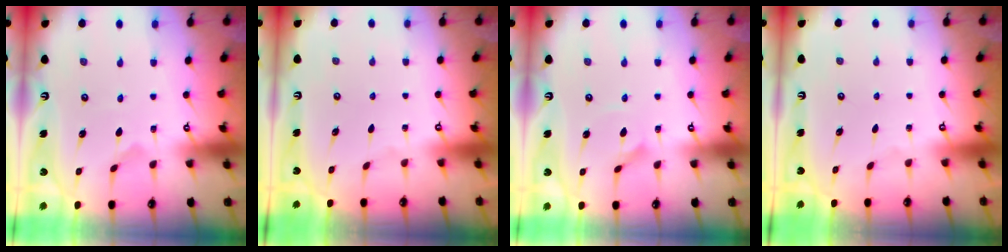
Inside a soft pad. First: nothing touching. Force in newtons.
{"total": 0.0}
{"total": 2.2, "press": 2.2, "slide": 0.1}
{"total": 0.0}